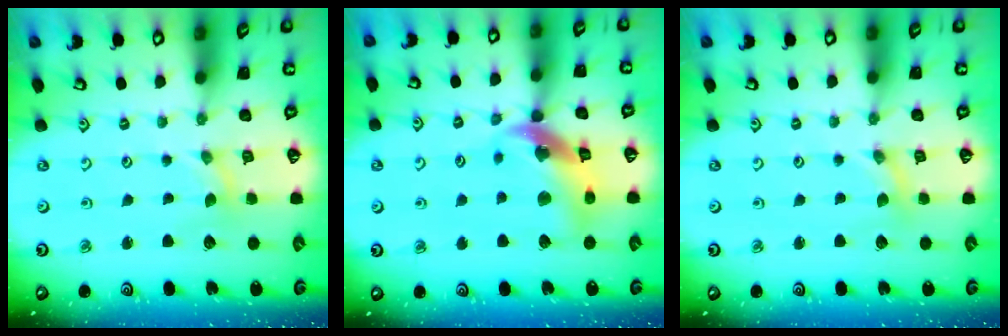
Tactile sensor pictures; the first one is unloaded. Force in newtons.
{"total": 14.2, "press": 14.1, "slide": 1.6}
{"total": 0.0}